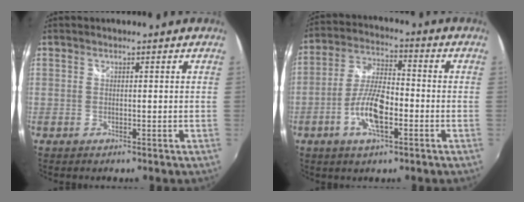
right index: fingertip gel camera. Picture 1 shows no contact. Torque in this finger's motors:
{"motor_torque": [0.03, -0.13, 0.15, 0.04]}